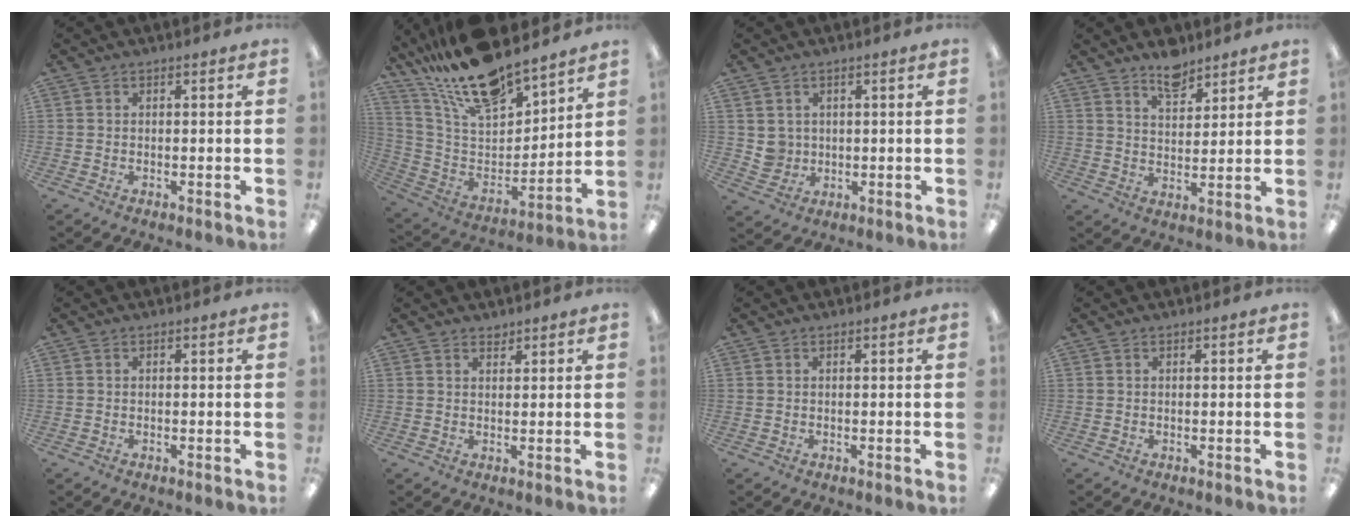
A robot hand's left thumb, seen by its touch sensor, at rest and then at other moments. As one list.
[{"total": 19.9, "force": [17.3, 5.4, 8.3], "torque": [-0.178, -0.113, 0.307]}, {"total": 3.9, "force": [1.8, 3.4, 0.0], "torque": [-0.005, -0.002, 0.035]}, {"total": 7.0, "force": [5.8, 3.0, 2.6], "torque": [-0.026, -0.040, 0.101]}, {"total": 0.0}, {"total": 1.5, "force": [1.5, 0.5, 0.0], "torque": [0.006, -0.007, 0.027]}, {"total": 0.0}, {"total": 0.0}]